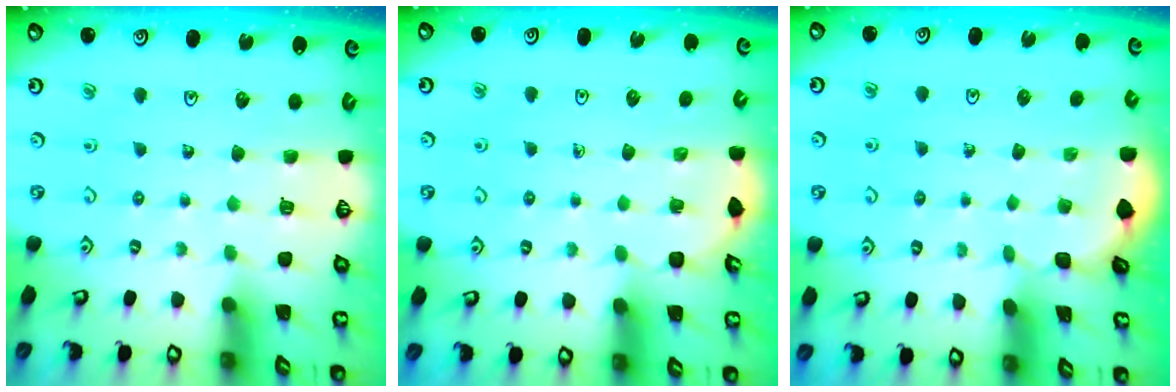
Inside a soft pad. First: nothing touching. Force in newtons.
{"total": 2.6, "press": 2.4, "slide": 1.0}
{"total": 1.3, "press": 1.3, "slide": 0.1}